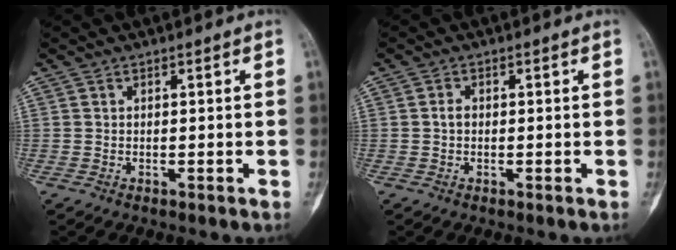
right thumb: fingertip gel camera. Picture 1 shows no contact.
{"total": 1.4, "force": [-0.1, 1.1, 0.9], "torque": [-0.010, 0.004, -0.005]}